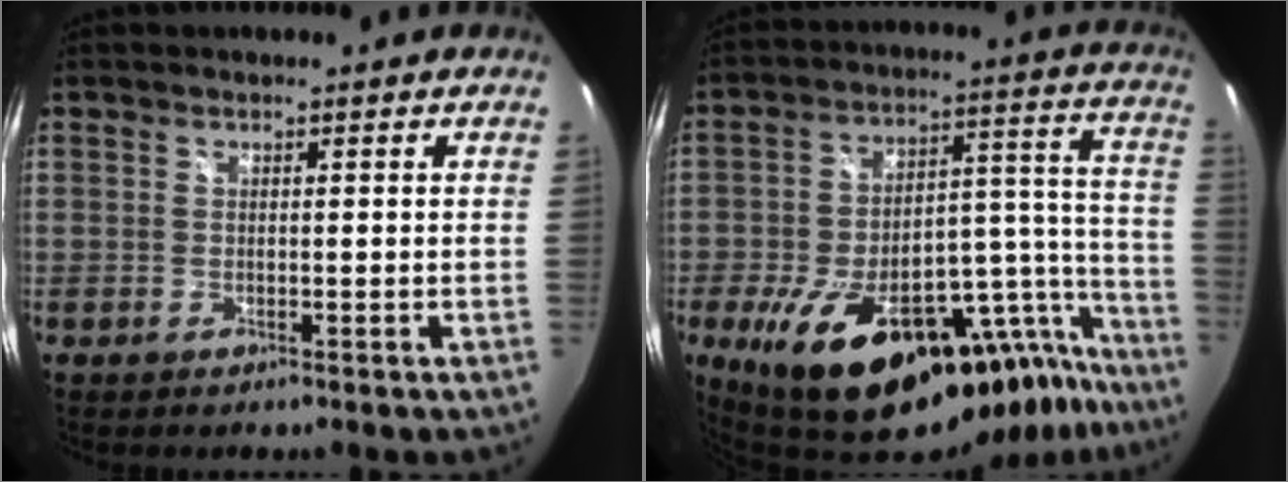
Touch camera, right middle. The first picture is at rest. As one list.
[{"total": 29.8, "force": [-20.8, 10.8, 18.5], "torque": [-0.247, 0.022, -0.290]}]